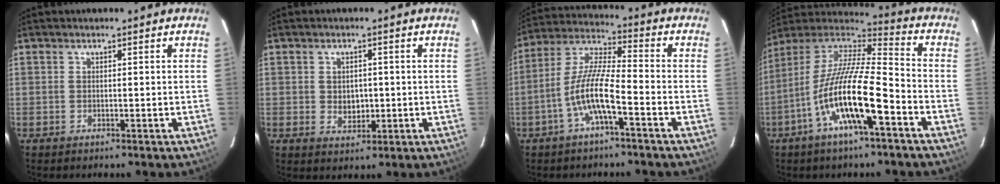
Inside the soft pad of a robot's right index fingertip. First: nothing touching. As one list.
[{"total": 3.7, "force": [-0.1, 3.0, 2.2], "torque": [-0.035, 0.002, 0.004]}, {"total": 9.7, "force": [-4.2, 1.4, 8.7], "torque": [-0.188, 0.009, -0.083]}, {"total": 17.7, "force": [-7.7, 3.7, 15.6], "torque": [-0.283, -0.019, -0.150]}]